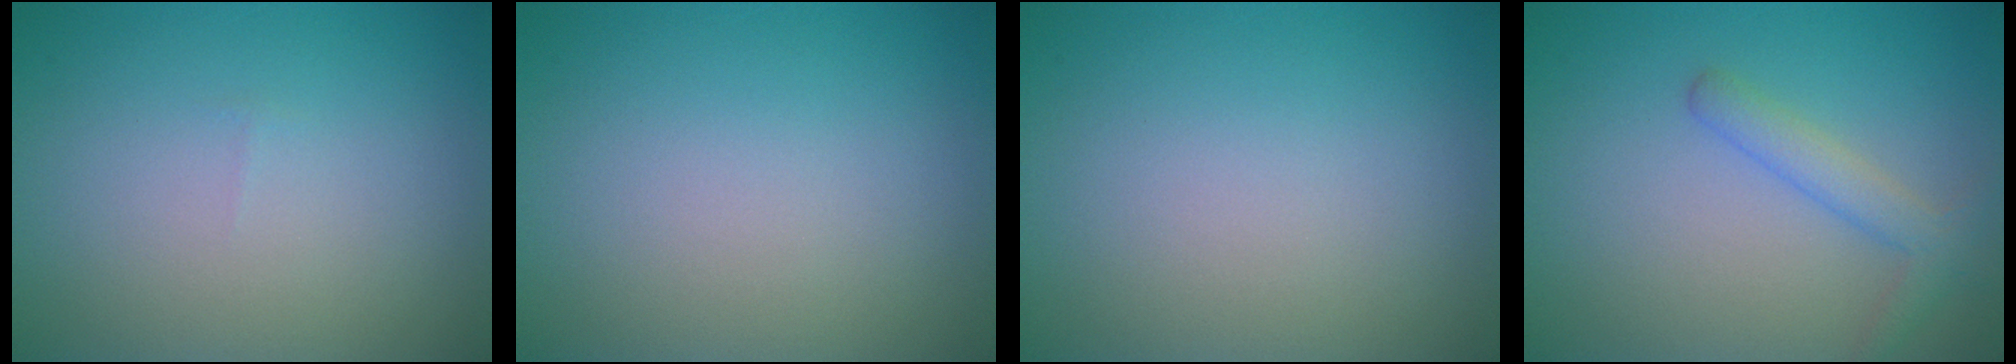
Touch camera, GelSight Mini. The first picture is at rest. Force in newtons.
{"total": 0.0}
{"total": 0.0}
{"total": 2.4, "press": 2.4, "slide": 0.1}